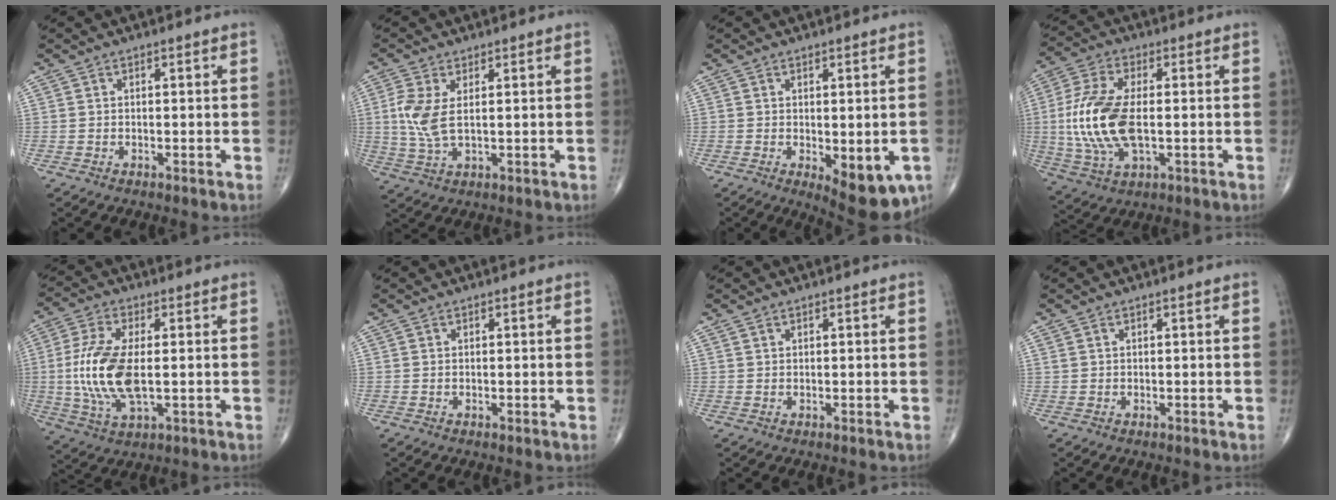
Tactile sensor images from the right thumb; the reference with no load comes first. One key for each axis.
{"total": 6.6, "fx": 1.2, "fy": 2.9, "fz": 5.8, "tx": -0.142, "ty": -0.005, "tz": 0.028}
{"total": 9.8, "fx": -3.3, "fy": 4.2, "fz": 8.3, "tx": -0.091, "ty": -0.010, "tz": -0.035}
{"total": 15.3, "fx": -0.6, "fy": 7.4, "fz": 13.4, "tx": -0.295, "ty": 0.000, "tz": -0.009}
{"total": 13.7, "fx": -0.4, "fy": 6.1, "fz": 12.3, "tx": -0.269, "ty": -0.007, "tz": -0.004}
{"total": 0.0}
{"total": 0.6, "fx": 0.5, "fy": 0.4, "fz": 0.2, "tx": -0.001, "ty": -0.001, "tz": 0.008}
{"total": 0.5, "fx": 0.4, "fy": 0.3, "fz": 0.3, "tx": -0.005, "ty": 0.005, "tz": 0.009}